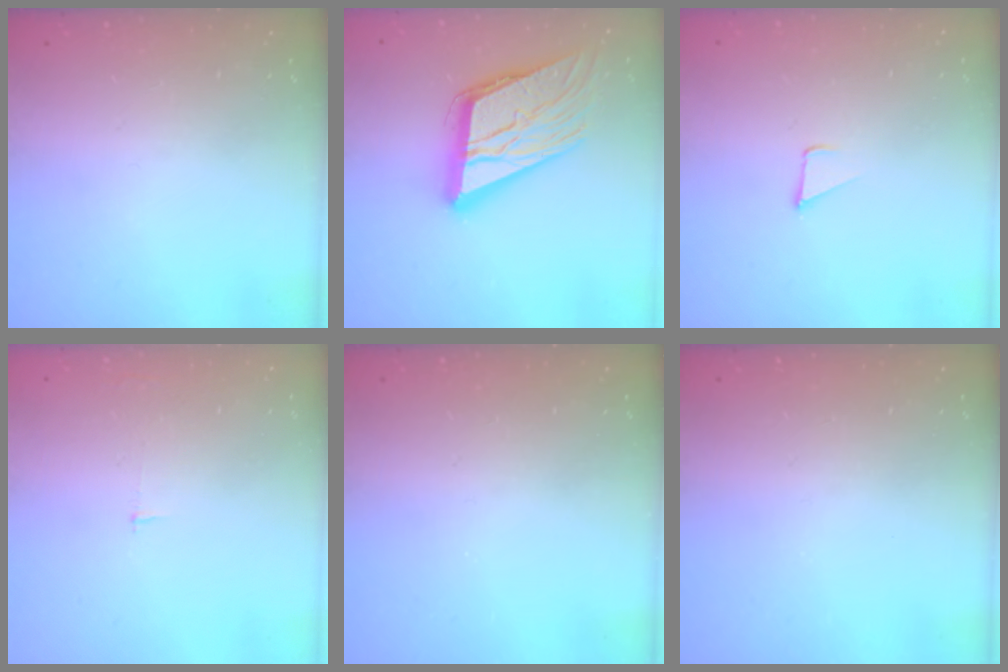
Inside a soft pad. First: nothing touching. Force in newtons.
{"total": 18.6, "press": 18.4, "slide": 2.2}
{"total": 1.8, "press": 1.7, "slide": 0.1}
{"total": 2.5, "press": 2.5, "slide": 0.2}
{"total": 0.0}
{"total": 0.0}